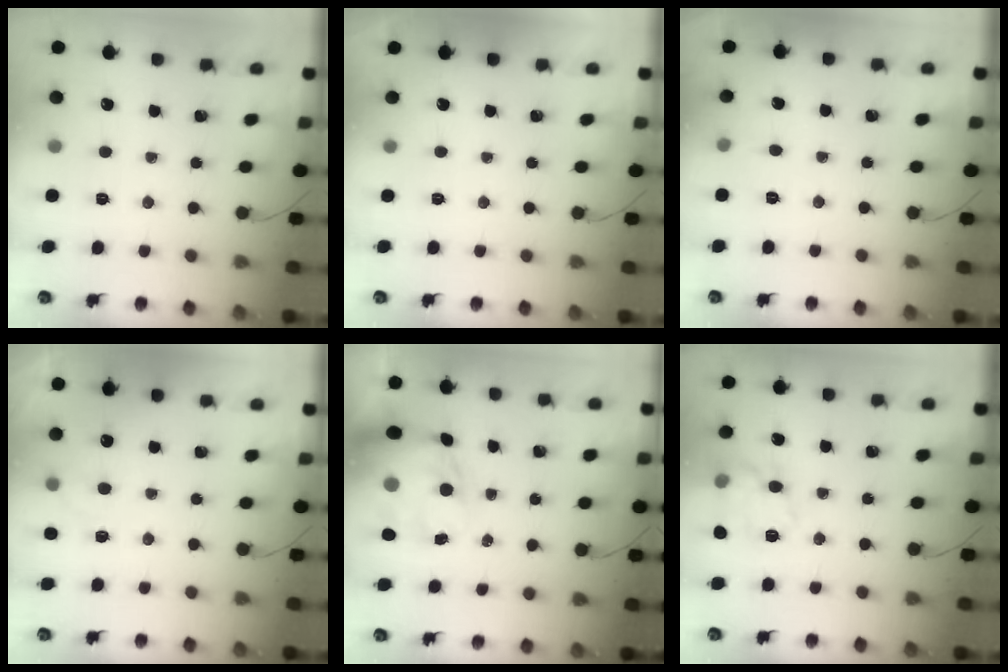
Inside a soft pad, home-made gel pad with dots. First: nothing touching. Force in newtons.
{"total": 1.8, "press": 1.7, "slide": 0.3}
{"total": 2.6, "press": 2.3, "slide": 1.2}
{"total": 2.7, "press": 2.5, "slide": 1.1}
{"total": 16.0, "press": 15.6, "slide": 3.6}
{"total": 13.4, "press": 13.4, "slide": 0.4}